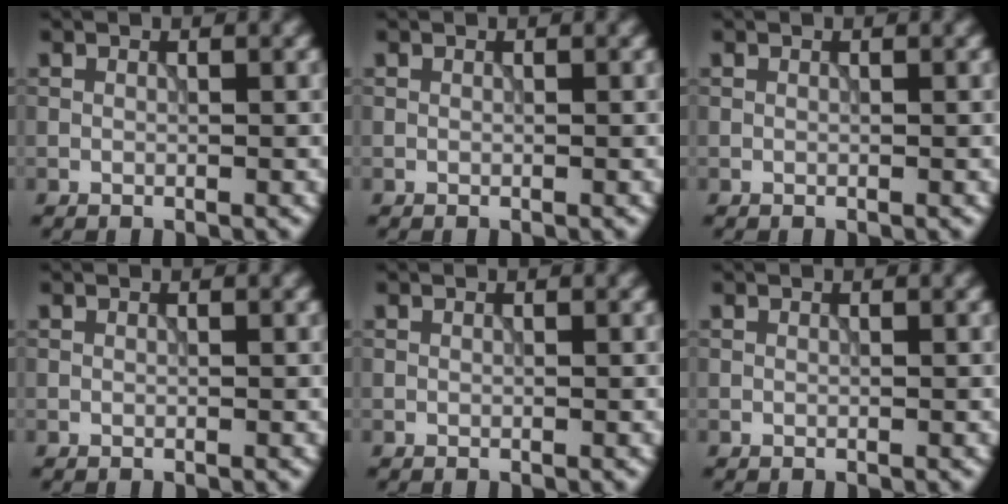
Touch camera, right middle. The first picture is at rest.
{"total": 0.0}
{"total": 0.0}
{"total": 0.0}
{"total": 0.0}
{"total": 0.0}